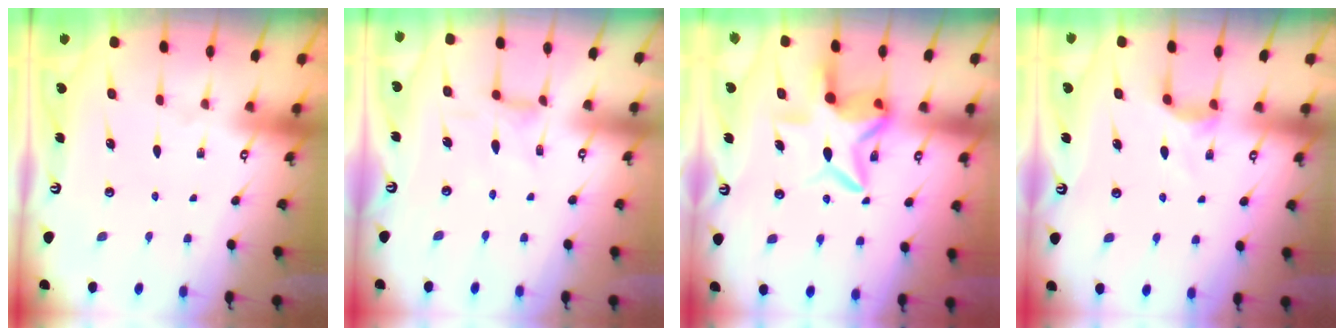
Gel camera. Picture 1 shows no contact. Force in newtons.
{"total": 1.3, "press": 1.2, "slide": 0.4}
{"total": 8.2, "press": 8.1, "slide": 0.9}
{"total": 3.1, "press": 3.1, "slide": 0.4}